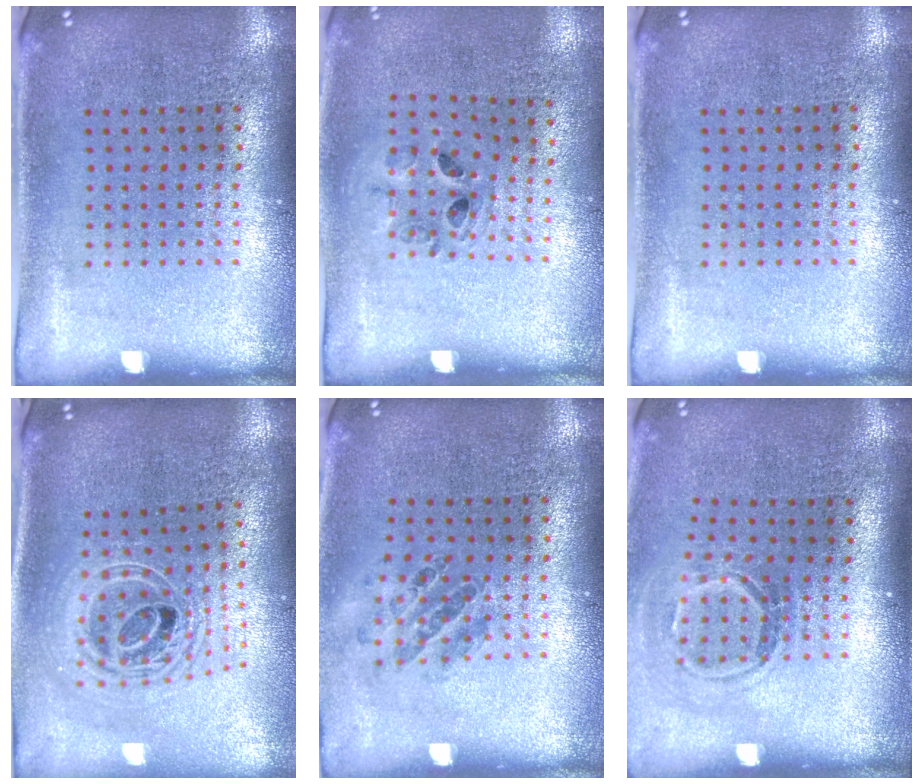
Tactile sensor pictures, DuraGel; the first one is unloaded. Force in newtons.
{"total": 0.9, "press": 0.9, "slide": 0.3}
{"total": 0.0}
{"total": 2.4, "press": 1.8, "slide": 1.6}
{"total": 0.8, "press": 0.8, "slide": 0.2}
{"total": 1.7, "press": 1.2, "slide": 1.1}